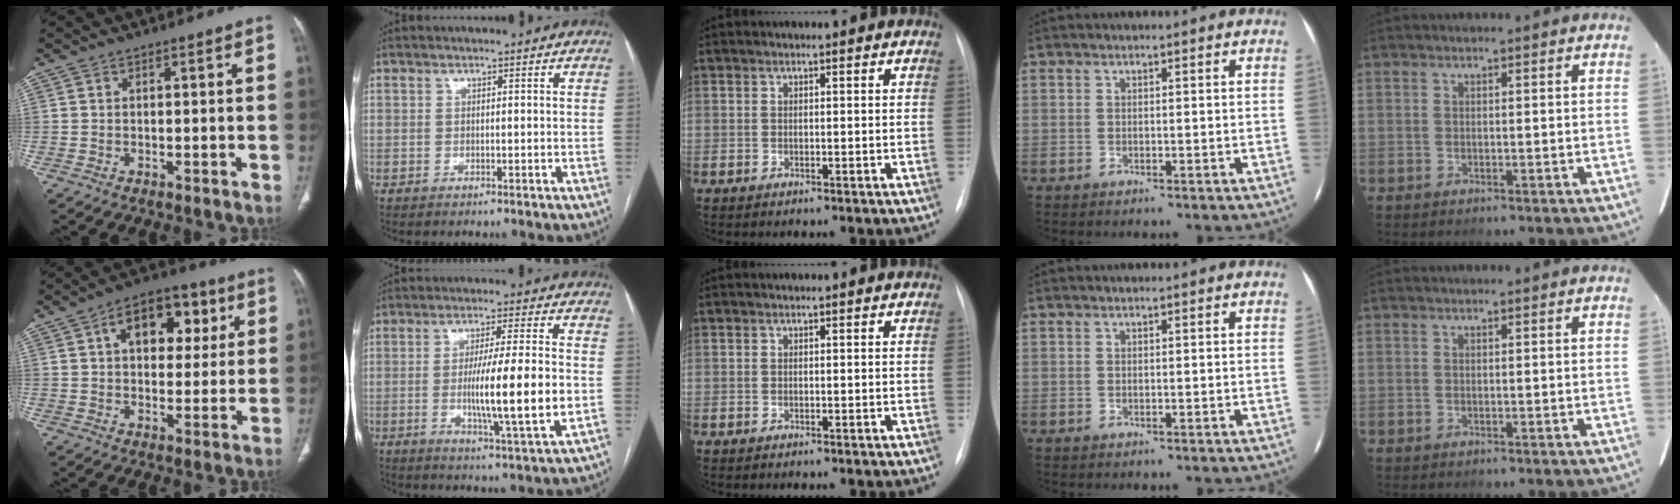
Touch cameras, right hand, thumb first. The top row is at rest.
{"thumb": {"total": 13.3, "force": [4.5, 8.2, 9.5], "torque": [-0.097, 0.006, 0.065]}, "index": {"total": 13.1, "force": [-1.7, 0.1, 13.0], "torque": [-0.220, -0.016, -0.031]}}